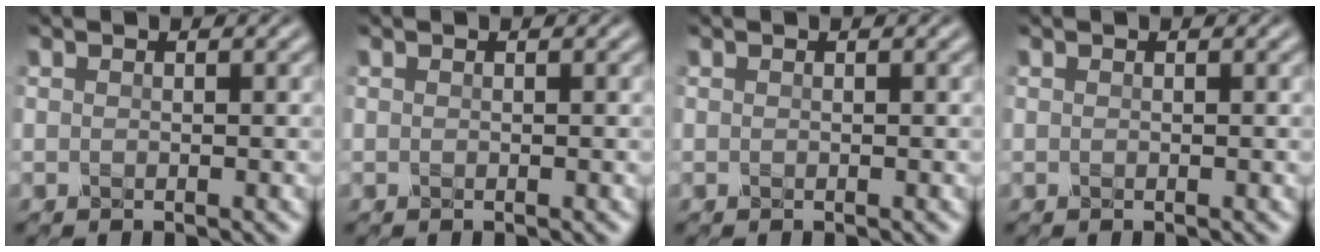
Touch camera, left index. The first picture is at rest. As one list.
[{"total": 0.0}, {"total": 0.0}, {"total": 0.0}]